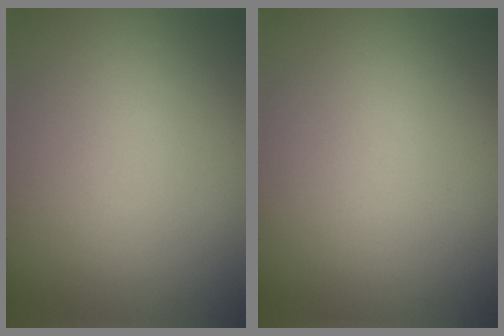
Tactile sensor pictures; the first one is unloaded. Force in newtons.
{"total": 0.0}